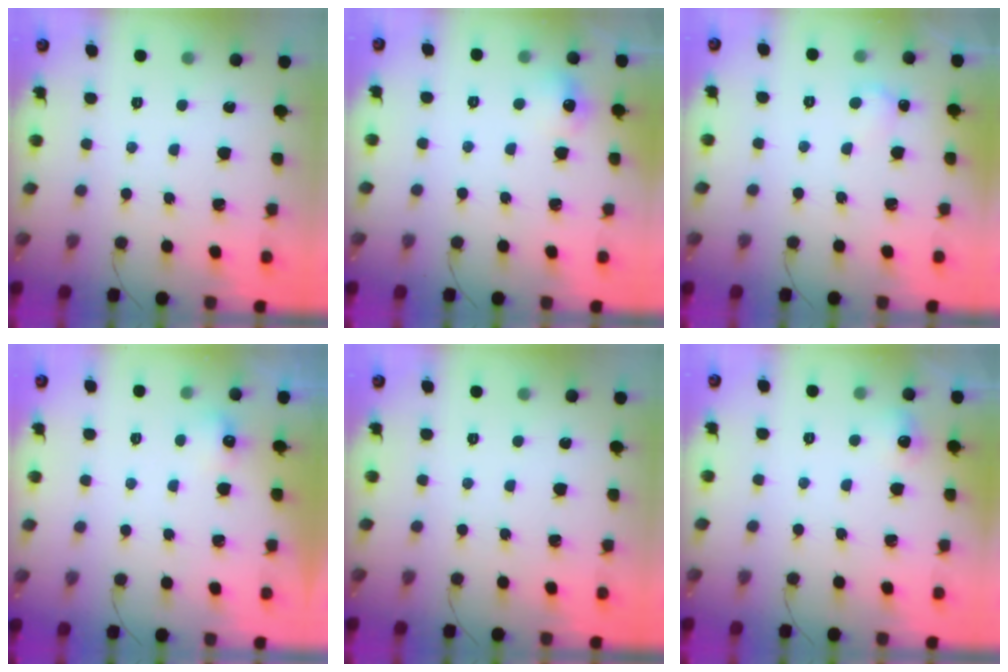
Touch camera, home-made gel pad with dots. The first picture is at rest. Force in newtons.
{"total": 7.1, "press": 7.0, "slide": 1.4}
{"total": 4.3, "press": 4.1, "slide": 1.2}
{"total": 4.1, "press": 3.9, "slide": 1.1}
{"total": 0.0}
{"total": 5.3, "press": 5.0, "slide": 1.8}